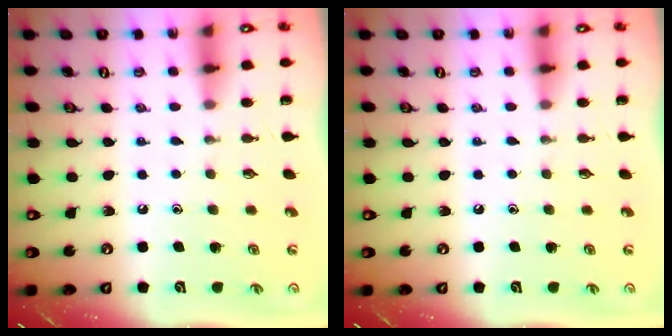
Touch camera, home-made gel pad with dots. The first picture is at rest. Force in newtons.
{"total": 0.0}